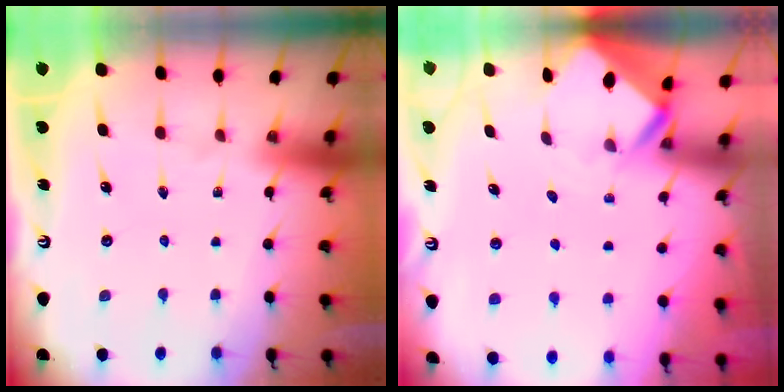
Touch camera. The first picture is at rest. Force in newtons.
{"total": 2.7, "press": 2.7, "slide": 0.2}